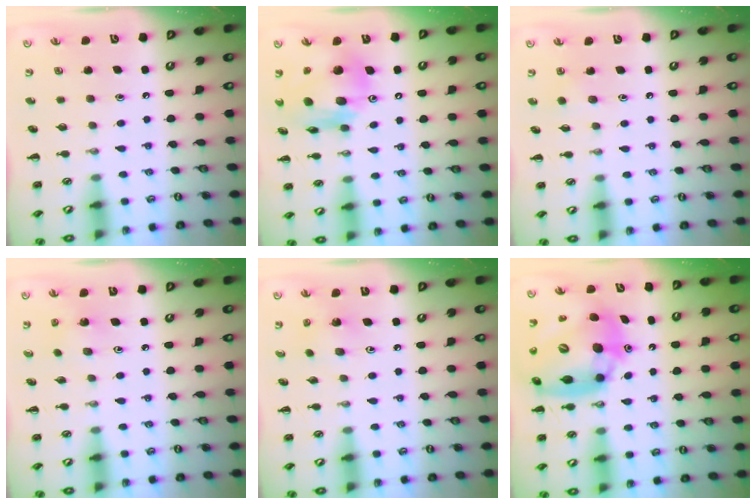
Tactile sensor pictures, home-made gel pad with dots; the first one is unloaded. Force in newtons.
{"total": 15.2, "press": 14.5, "slide": 4.5}
{"total": 2.0, "press": 1.9, "slide": 0.7}
{"total": 2.7, "press": 2.5, "slide": 0.9}
{"total": 2.2, "press": 2.1, "slide": 0.7}
{"total": 17.5, "press": 16.7, "slide": 5.2}